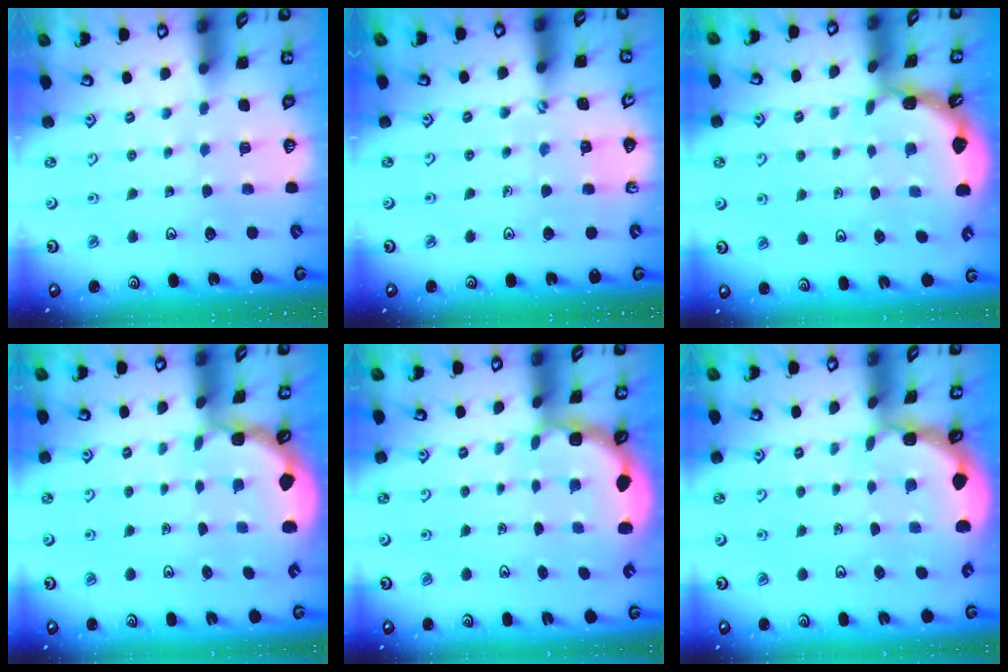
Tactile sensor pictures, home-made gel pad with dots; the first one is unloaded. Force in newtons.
{"total": 2.3, "press": 2.2, "slide": 0.3}
{"total": 1.7, "press": 1.7, "slide": 0.1}
{"total": 0.8, "press": 0.8, "slide": 0.2}
{"total": 2.5, "press": 2.2, "slide": 1.1}
{"total": 2.7, "press": 2.7, "slide": 0.3}